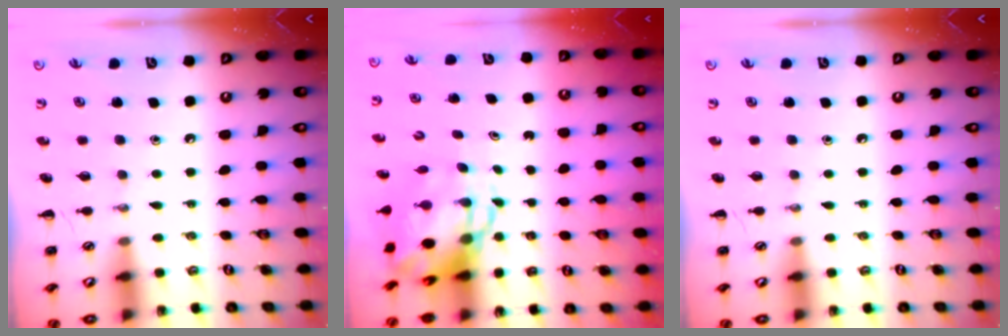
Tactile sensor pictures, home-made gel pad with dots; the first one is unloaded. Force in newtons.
{"total": 6.6, "press": 6.4, "slide": 1.8}
{"total": 0.0}